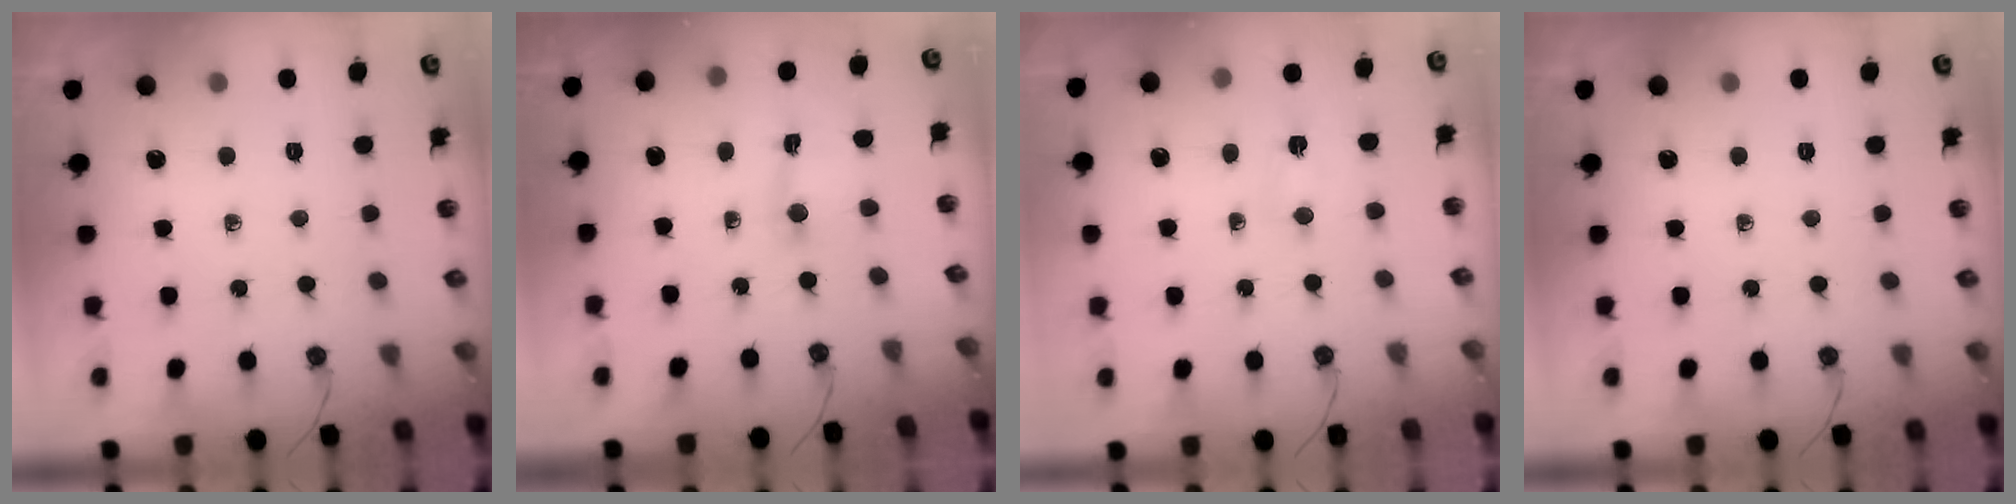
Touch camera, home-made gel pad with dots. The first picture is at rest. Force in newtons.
{"total": 1.6, "press": 1.6, "slide": 0.2}
{"total": 2.1, "press": 1.8, "slide": 1.0}
{"total": 0.0}